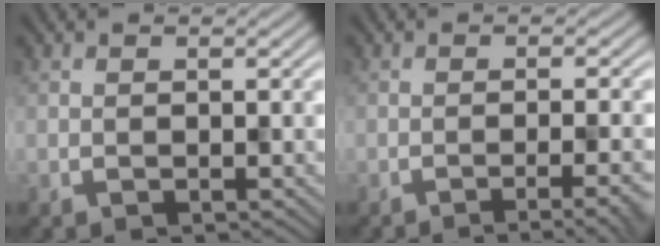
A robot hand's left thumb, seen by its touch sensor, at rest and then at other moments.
{"total": 4.7, "force": [-2.7, 0.9, 3.7], "torque": [-0.038, 0.008, -0.033]}